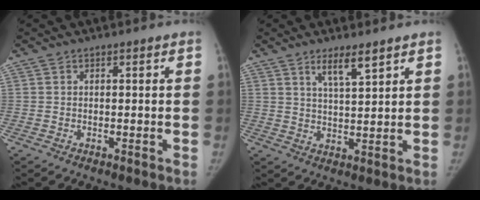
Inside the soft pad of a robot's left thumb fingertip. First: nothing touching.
{"total": 5.0, "force": [3.4, 1.0, 3.5], "torque": [-0.057, -0.027, 0.064]}